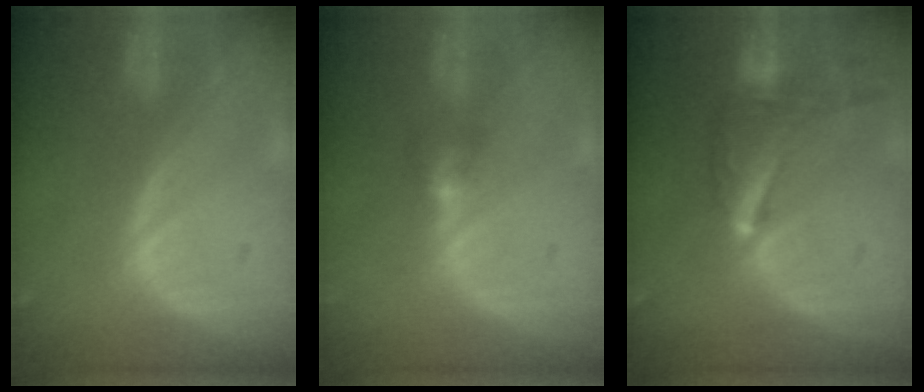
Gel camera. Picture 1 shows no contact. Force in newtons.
{"total": 2.8, "press": 2.7, "slide": 0.9}
{"total": 9.3, "press": 8.3, "slide": 4.2}